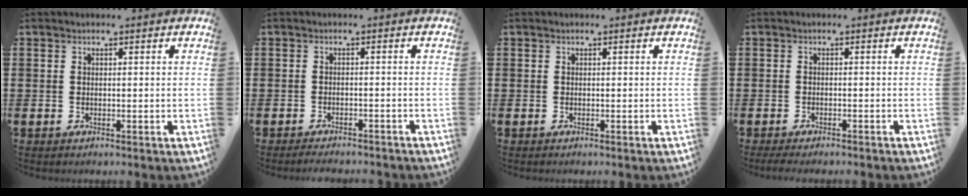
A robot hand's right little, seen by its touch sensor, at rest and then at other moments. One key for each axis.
{"total": 1.4, "fx": -1.4, "fy": 0.0, "fz": 0.2, "tx": -0.005, "ty": 0.002, "tz": -0.028}
{"total": 0.0}
{"total": 1.1, "fx": -0.9, "fy": 0.1, "fz": 0.7, "tx": -0.012, "ty": -0.002, "tz": -0.017}